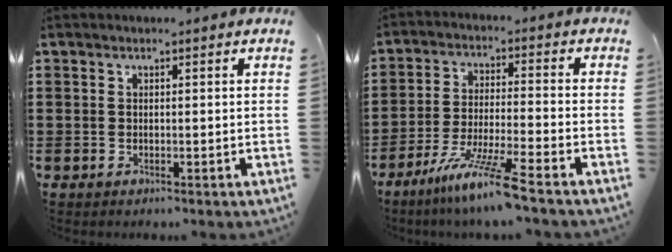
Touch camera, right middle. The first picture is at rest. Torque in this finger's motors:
{"motor_torque": [2.07, -0.07, 0.72, 0.21]}